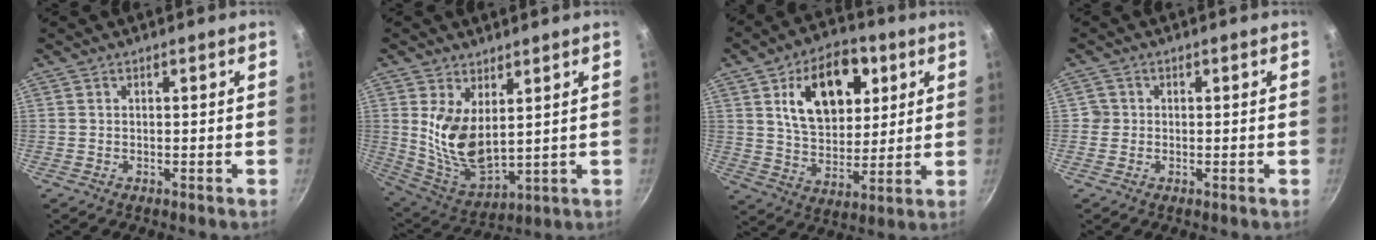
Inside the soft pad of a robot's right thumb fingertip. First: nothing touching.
{"total": 11.6, "force": [3.0, 6.2, 9.3], "torque": [-0.159, -0.029, 0.080]}
{"total": 17.2, "force": [6.1, 10.8, 11.9], "torque": [-0.151, -0.014, 0.107]}
{"total": 1.5, "force": [0.0, 1.5, 0.0], "torque": [0.009, 0.006, -0.003]}